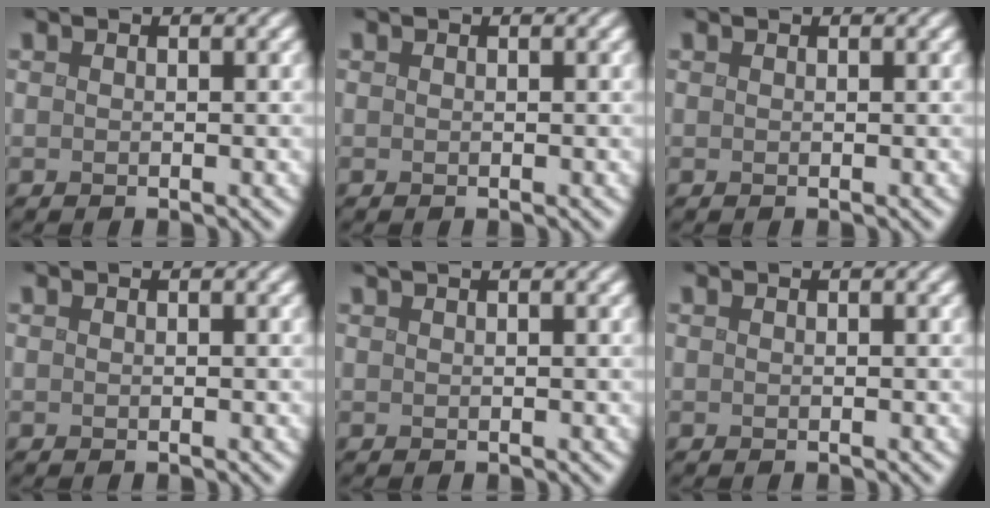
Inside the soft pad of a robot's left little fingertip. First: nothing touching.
{"total": 0.0}
{"total": 0.0}
{"total": 0.0}
{"total": 1.9, "force": [1.4, 0.7, 1.1], "torque": [-0.001, 0.009, 0.002]}
{"total": 0.0}